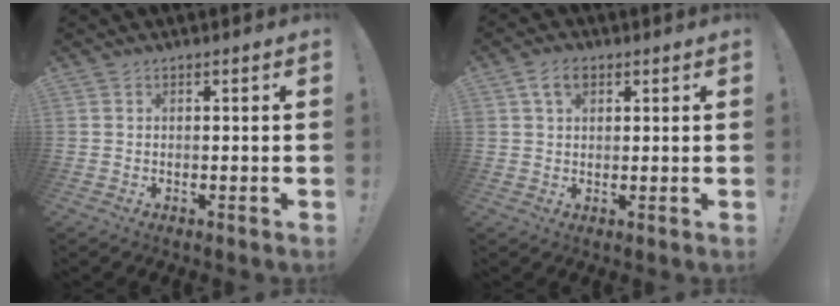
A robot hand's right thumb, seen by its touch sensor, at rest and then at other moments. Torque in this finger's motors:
{"motor_torque": [0.38, 1.22, 0.74, 0.30, 0.01]}